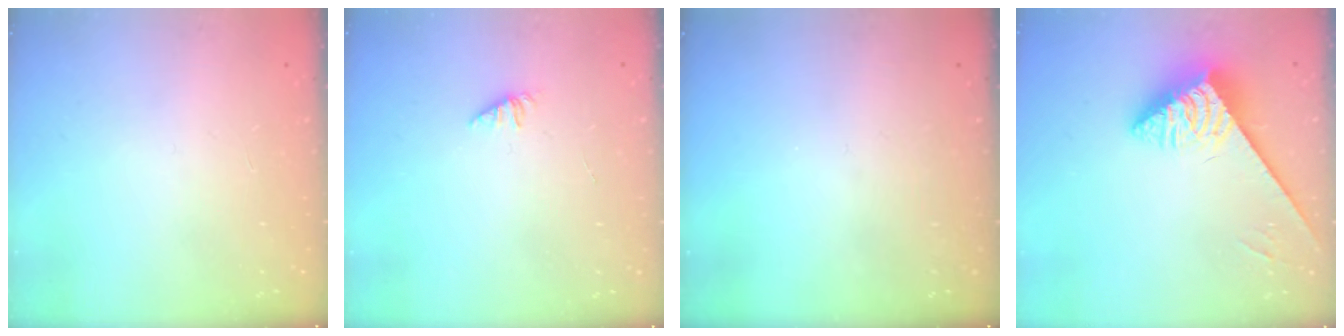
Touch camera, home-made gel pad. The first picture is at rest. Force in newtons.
{"total": 1.8, "press": 1.7, "slide": 0.4}
{"total": 0.0}
{"total": 3.8, "press": 3.7, "slide": 0.6}